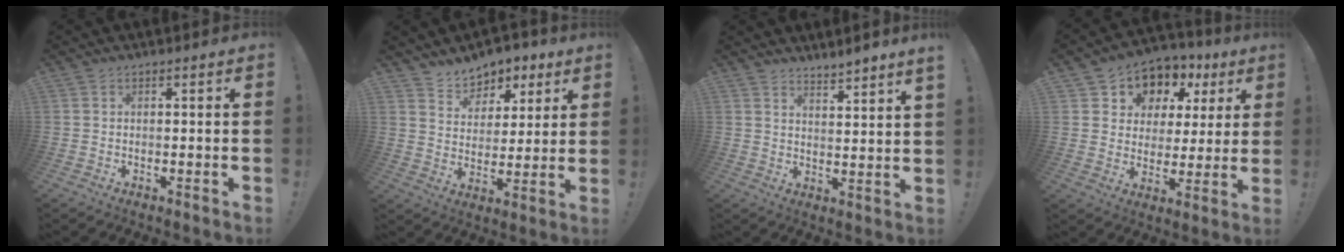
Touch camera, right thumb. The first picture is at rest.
{"total": 8.1, "force": [6.1, 5.2, 1.0], "torque": [-0.011, -0.052, 0.119]}
{"total": 4.4, "force": [4.0, -0.6, 1.9], "torque": [-0.025, -0.032, 0.066]}
{"total": 8.7, "force": [4.7, 6.9, 2.4], "torque": [-0.032, -0.044, 0.094]}